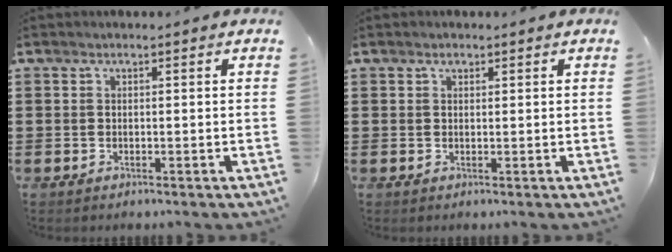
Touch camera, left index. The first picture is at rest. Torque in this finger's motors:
{"motor_torque": [0.03, -0.01, -0.02, -0.01]}